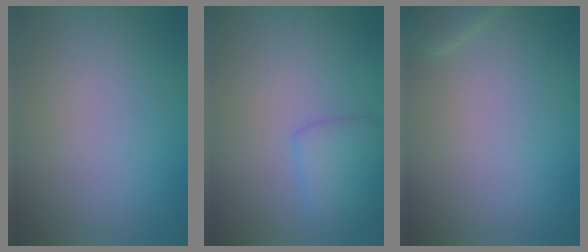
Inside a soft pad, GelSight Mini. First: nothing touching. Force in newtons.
{"total": 2.7, "press": 2.7, "slide": 0.1}
{"total": 1.6, "press": 1.6, "slide": 0.2}